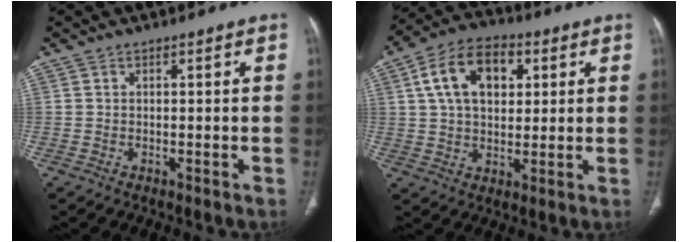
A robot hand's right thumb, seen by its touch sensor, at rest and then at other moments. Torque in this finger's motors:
{"motor_torque": [1.33, 2.32, 0.73, -0.58, 0.40]}